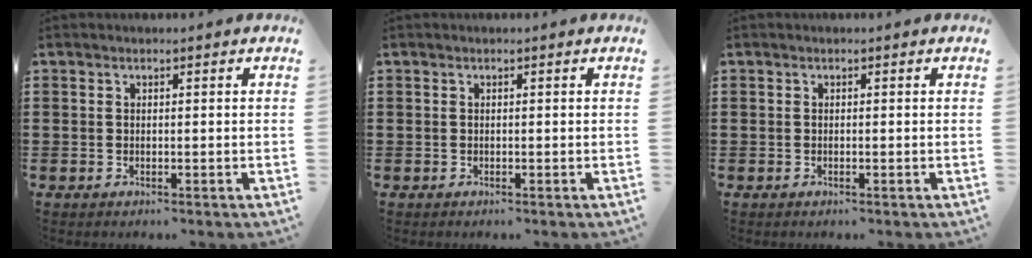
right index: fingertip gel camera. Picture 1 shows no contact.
{"total": 0.0}
{"total": 0.0}